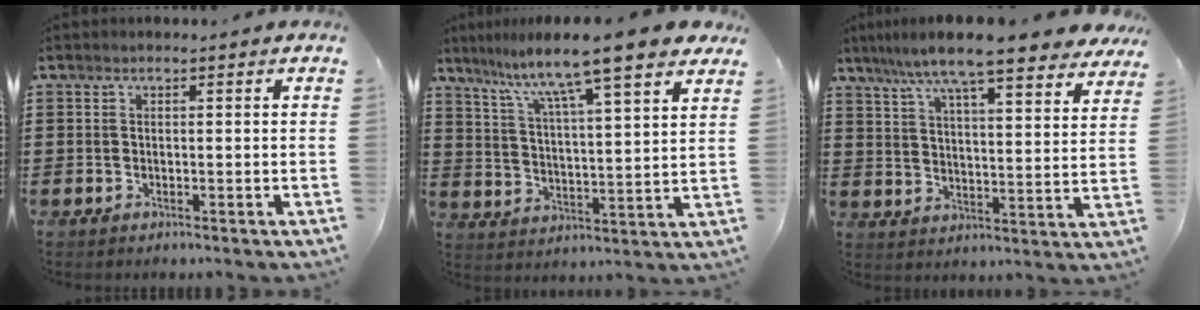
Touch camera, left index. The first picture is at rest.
{"total": 9.0, "force": [7.6, -0.4, 4.8], "torque": [-0.115, -0.051, 0.119]}
{"total": 9.5, "force": [8.1, 0.3, 5.0], "torque": [-0.118, -0.038, 0.134]}